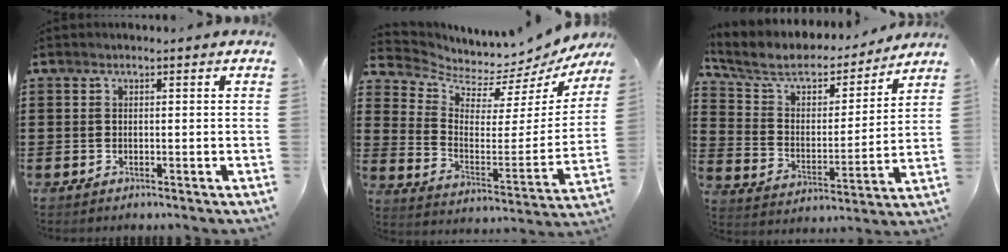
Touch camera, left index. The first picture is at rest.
{"total": 4.8, "force": [4.7, 0.8, 0.5], "torque": [-0.035, -0.061, 0.072]}
{"total": 6.9, "force": [5.7, 2.8, 2.8], "torque": [-0.085, -0.034, 0.094]}